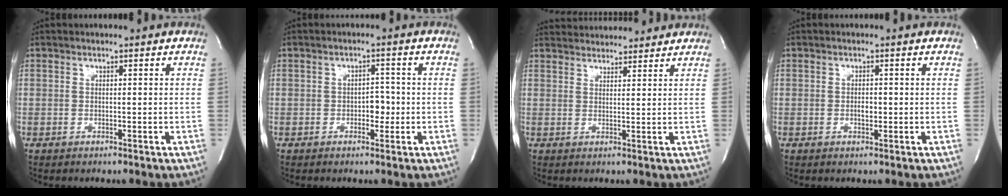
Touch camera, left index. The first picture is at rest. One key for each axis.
{"total": 2.6, "fx": -0.7, "fy": 1.6, "fz": 1.9, "tx": -0.022, "ty": 0.006, "tz": -0.010}
{"total": 11.3, "fx": 10.8, "fy": 2.4, "fz": 2.7, "tx": -0.038, "ty": 0.034, "tz": 0.149}
{"total": 1.2, "fx": -0.3, "fy": 0.6, "fz": 1.0, "tx": -0.019, "ty": 0.000, "tz": -0.004}